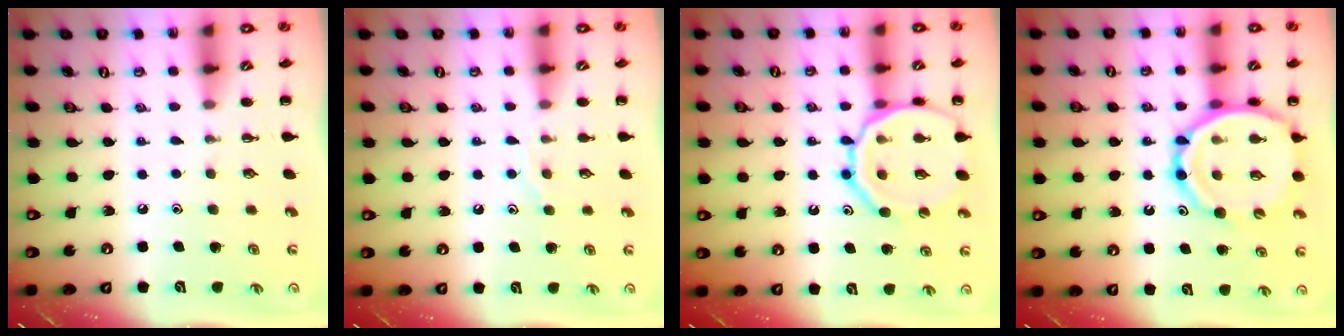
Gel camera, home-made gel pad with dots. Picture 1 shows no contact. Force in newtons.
{"total": 6.4, "press": 6.4, "slide": 0.9}
{"total": 16.7, "press": 16.6, "slide": 1.9}
{"total": 17.0, "press": 16.6, "slide": 3.6}